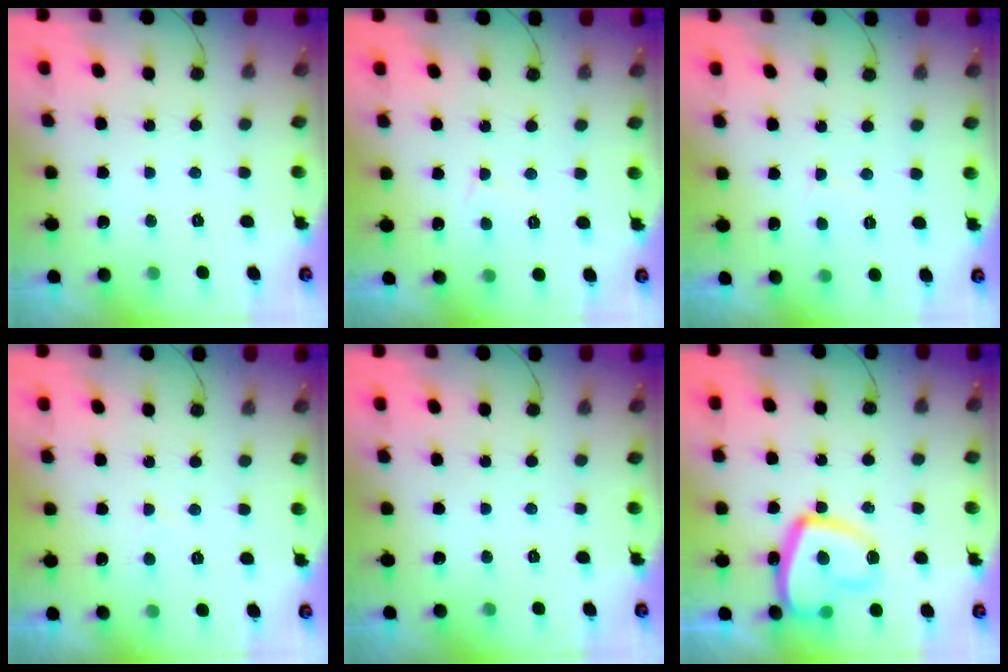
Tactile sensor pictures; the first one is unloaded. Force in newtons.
{"total": 3.7, "press": 3.7, "slide": 0.4}
{"total": 2.9, "press": 2.9, "slide": 0.3}
{"total": 2.7, "press": 2.6, "slide": 0.5}
{"total": 0.0}
{"total": 15.8, "press": 15.7, "slide": 1.5}